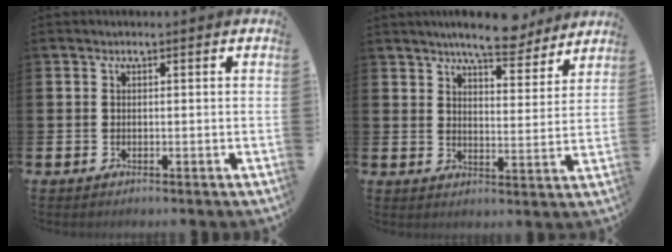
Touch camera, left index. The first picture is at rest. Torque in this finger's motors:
{"motor_torque": [1.02, -1.12, 1.05, 0.21]}